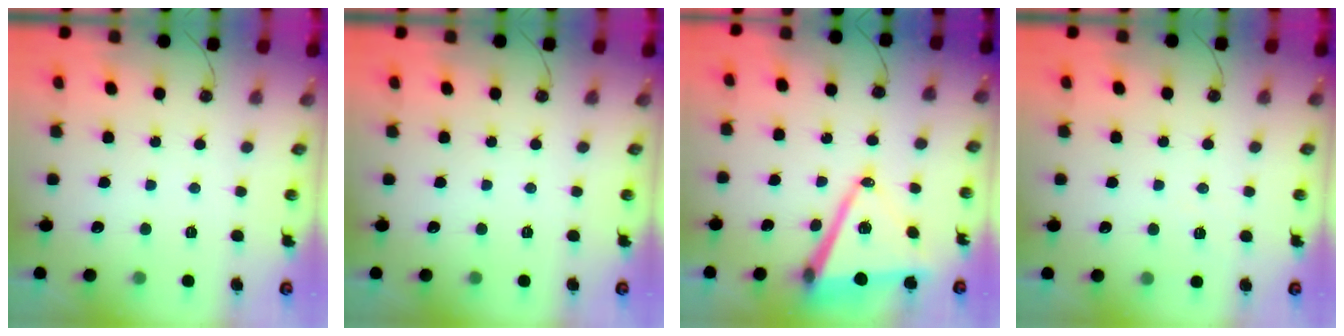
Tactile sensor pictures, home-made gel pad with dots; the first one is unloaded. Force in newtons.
{"total": 0.0}
{"total": 15.0, "press": 14.5, "slide": 3.9}
{"total": 5.0, "press": 3.5, "slide": 3.5}